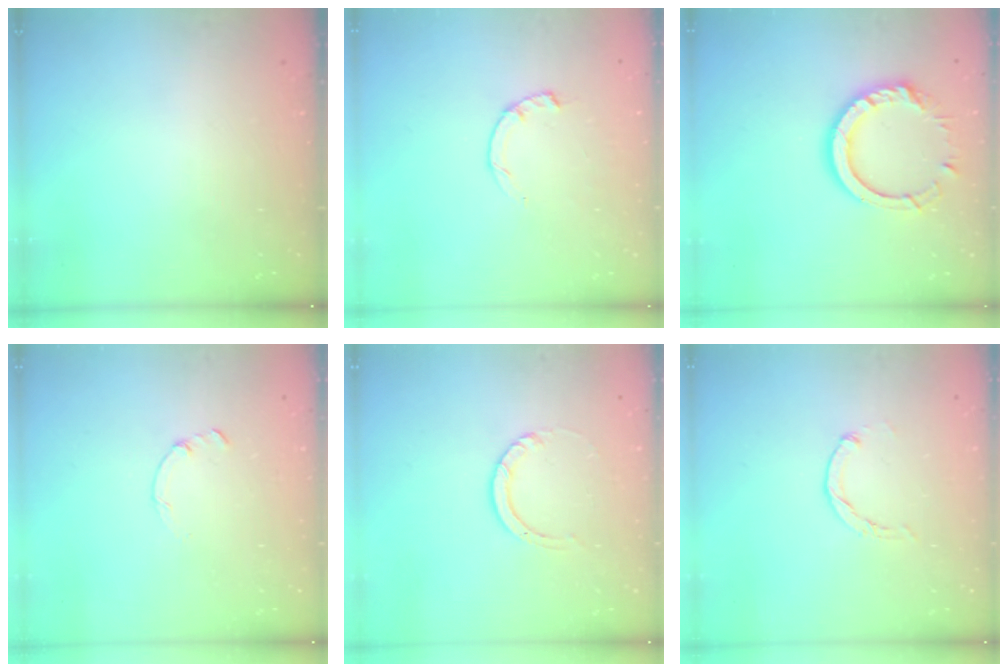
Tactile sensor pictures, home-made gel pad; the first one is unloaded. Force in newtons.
{"total": 2.3, "press": 2.3, "slide": 0.4}
{"total": 13.0, "press": 12.9, "slide": 1.2}
{"total": 0.0}
{"total": 3.0, "press": 3.0, "slide": 0.3}
{"total": 0.0}